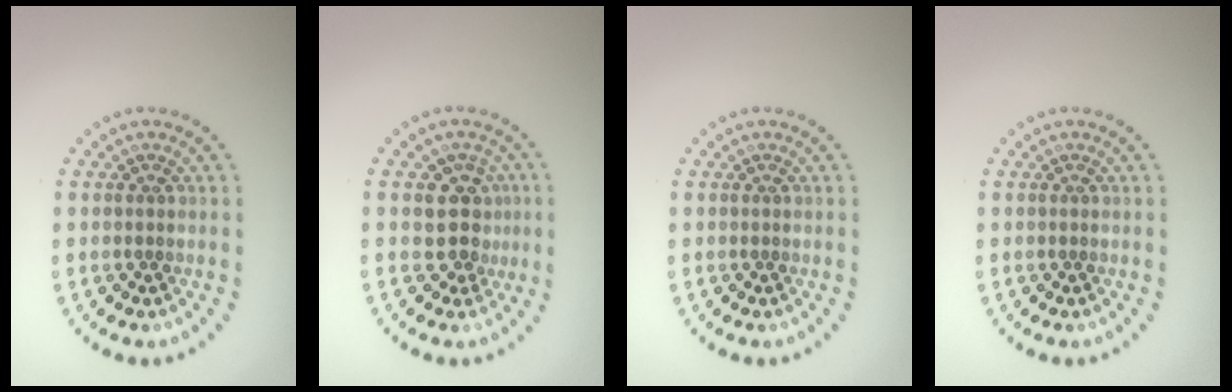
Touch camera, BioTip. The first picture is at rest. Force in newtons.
{"total": 3.3, "press": 2.8, "slide": 1.6}
{"total": 0.0}
{"total": 0.0}